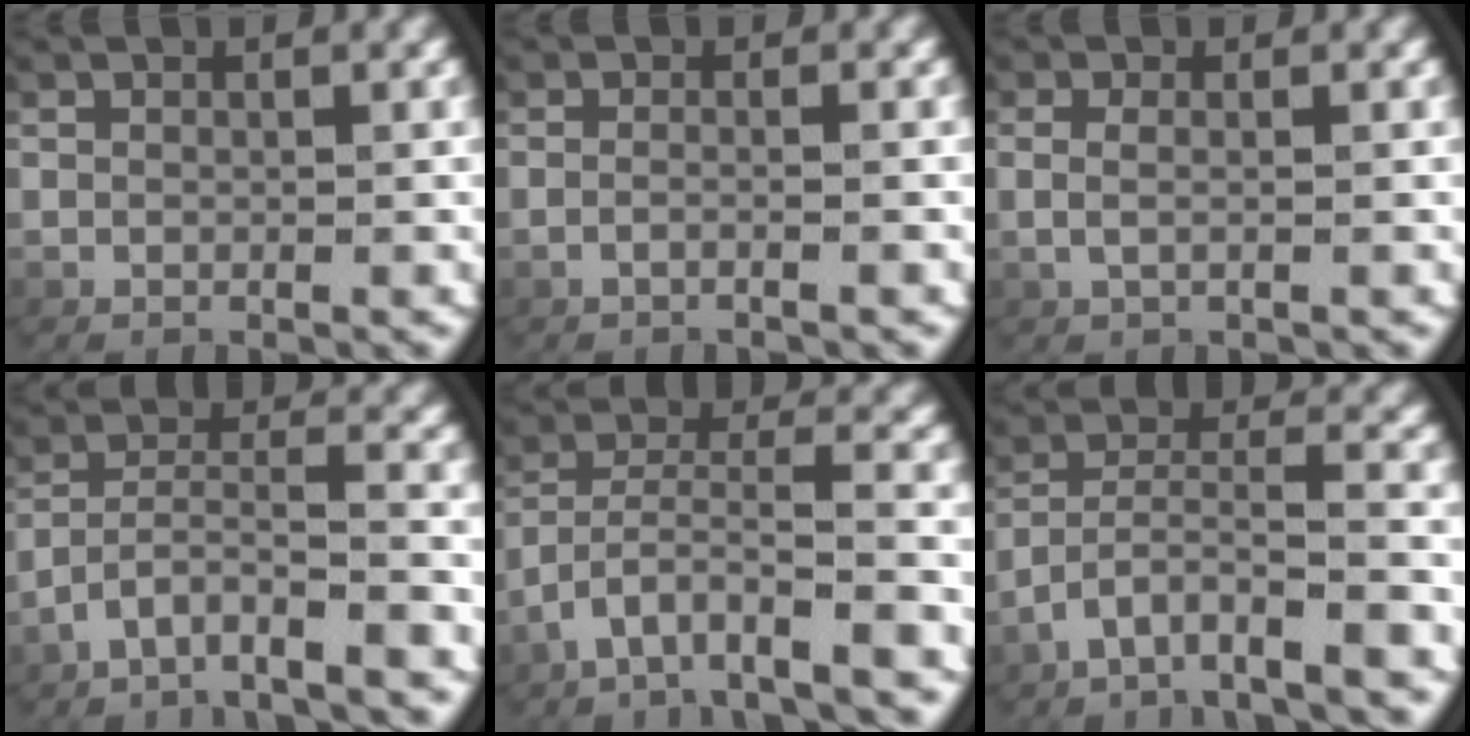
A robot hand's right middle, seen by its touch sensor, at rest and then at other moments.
{"total": 1.3, "force": [-0.9, -0.3, 1.0], "torque": [-0.033, -0.004, -0.012]}
{"total": 1.4, "force": [0.0, 0.3, 1.3], "torque": [-0.041, -0.007, 0.006]}
{"total": 4.5, "force": [-3.3, 1.2, 2.9], "torque": [-0.067, -0.014, -0.047]}
{"total": 3.9, "force": [-2.0, 1.1, 3.2], "torque": [-0.077, -0.016, -0.022]}
{"total": 4.5, "force": [-2.9, 1.2, 3.2], "torque": [-0.076, -0.015, -0.039]}